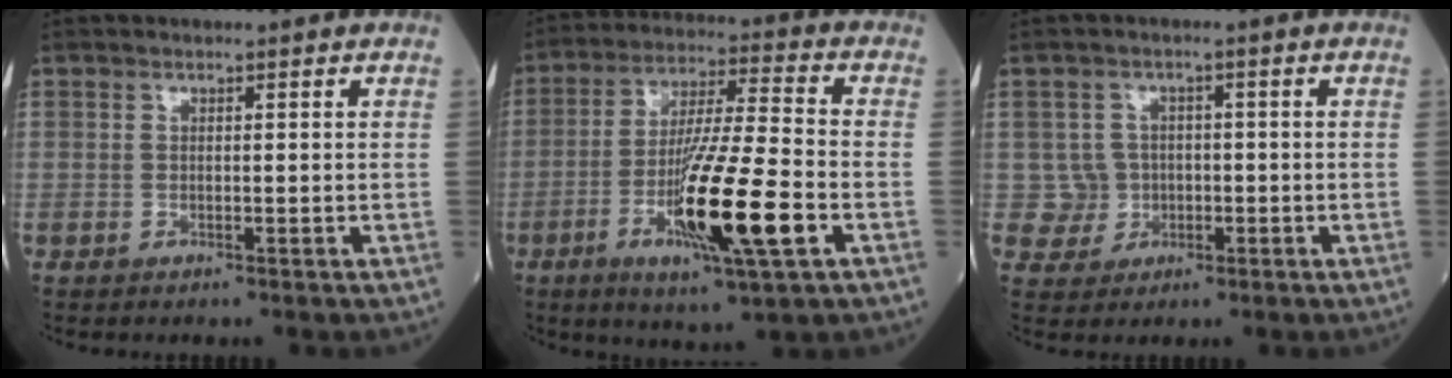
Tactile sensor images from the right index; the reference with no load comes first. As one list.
[{"total": 16.1, "force": [-5.2, 0.8, 15.2], "torque": [-0.279, -0.020, -0.090]}, {"total": 3.9, "force": [-0.4, 3.9, -0.2], "torque": [0.015, 0.010, -0.004]}]